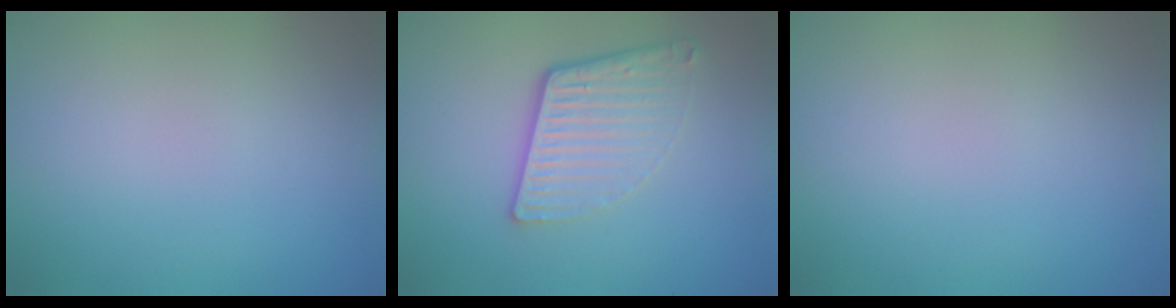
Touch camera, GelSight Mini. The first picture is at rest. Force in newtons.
{"total": 4.4, "press": 2.9, "slide": 3.3}
{"total": 0.0}